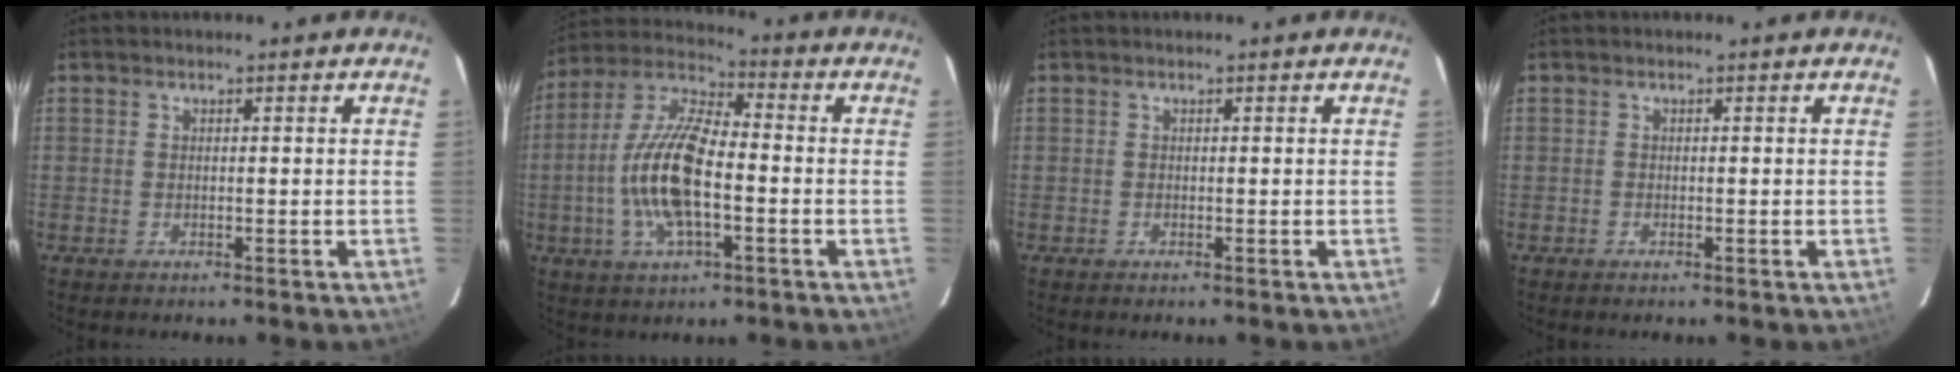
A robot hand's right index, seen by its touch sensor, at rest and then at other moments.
{"total": 14.9, "force": [-2.9, 5.6, 13.5], "torque": [-0.281, 0.004, -0.061]}
{"total": 0.0}
{"total": 0.0}